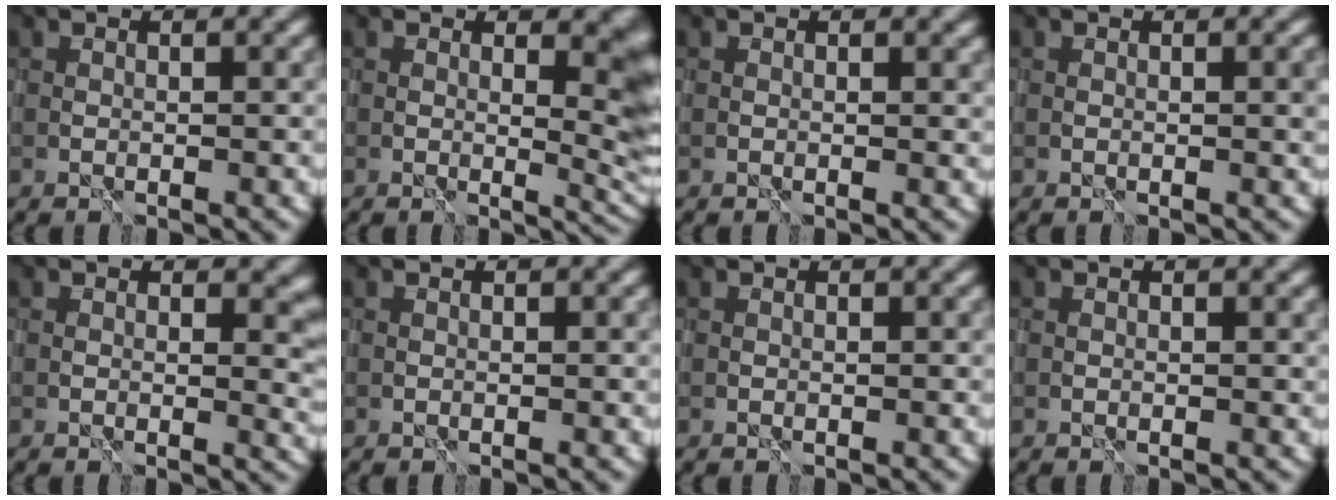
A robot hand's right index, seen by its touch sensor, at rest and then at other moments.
{"total": 6.3, "force": [1.3, 2.8, 5.5], "torque": [-0.043, -0.009, 0.022]}
{"total": 0.5, "force": [0.2, 0.3, 0.4], "torque": [-0.002, -0.001, 0.005]}
{"total": 1.0, "force": [0.1, 0.2, 1.0], "torque": [-0.013, -0.001, 0.002]}
{"total": 3.6, "force": [0.7, 2.2, 2.8], "torque": [-0.019, -0.008, 0.011]}
{"total": 0.0}
{"total": 0.0}
{"total": 0.0}